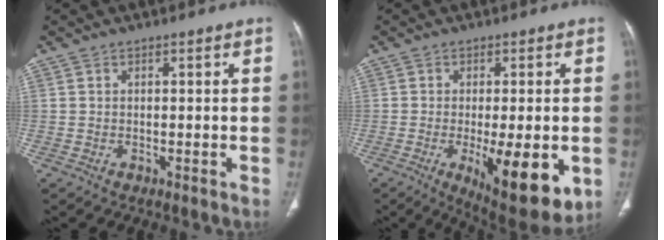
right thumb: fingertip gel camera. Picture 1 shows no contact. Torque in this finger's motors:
{"motor_torque": [1.95, 2.10, 0.01, -0.07, 0.28]}